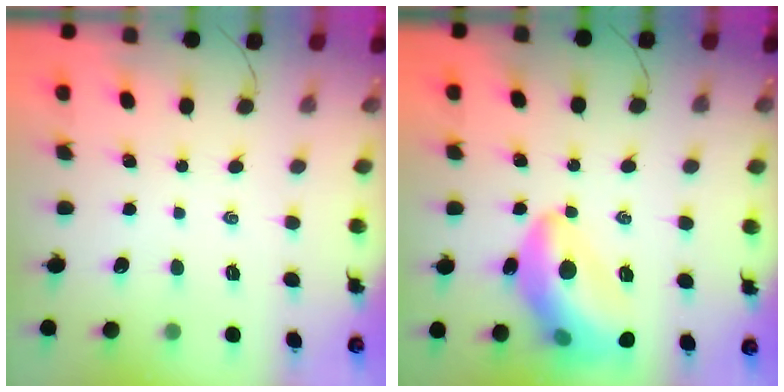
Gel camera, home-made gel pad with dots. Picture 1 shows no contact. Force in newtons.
{"total": 16.8, "press": 16.6, "slide": 2.4}